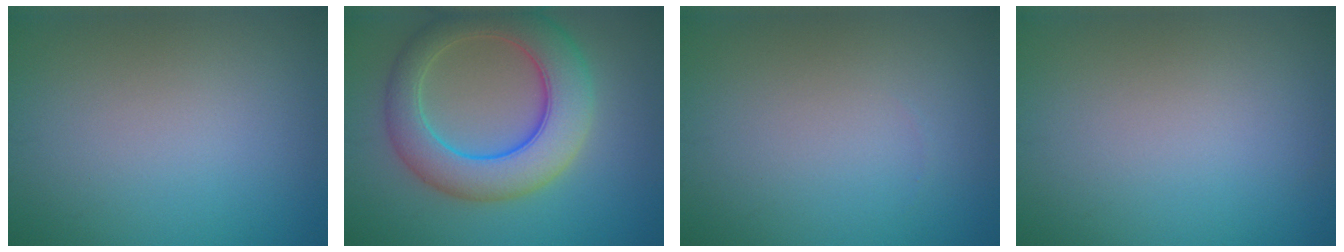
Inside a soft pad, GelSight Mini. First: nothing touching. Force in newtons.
{"total": 8.2, "press": 8.2, "slide": 0.2}
{"total": 0.0}
{"total": 0.0}